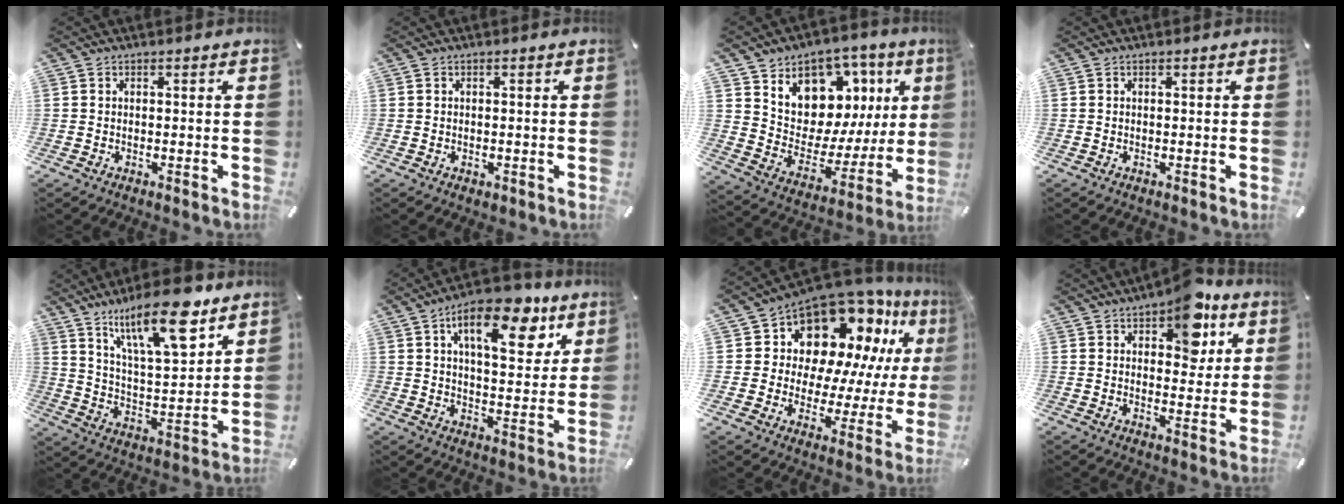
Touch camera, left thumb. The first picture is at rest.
{"total": 0.7, "force": [-0.2, 0.6, 0.4], "torque": [-0.008, 0.001, -0.004]}
{"total": 10.6, "force": [6.8, 7.7, 2.4], "torque": [-0.038, -0.091, 0.121]}
{"total": 0.0}
{"total": 19.2, "force": [12.2, 6.7, 13.1], "torque": [-0.212, -0.061, 0.200]}
{"total": 17.3, "force": [9.6, 8.1, 11.9], "torque": [-0.166, -0.049, 0.151]}
{"total": 15.0, "force": [10.3, 9.4, 5.5], "torque": [-0.092, -0.097, 0.180]}
{"total": 11.7, "force": [6.8, 6.2, 7.3], "torque": [-0.086, -0.032, 0.114]}